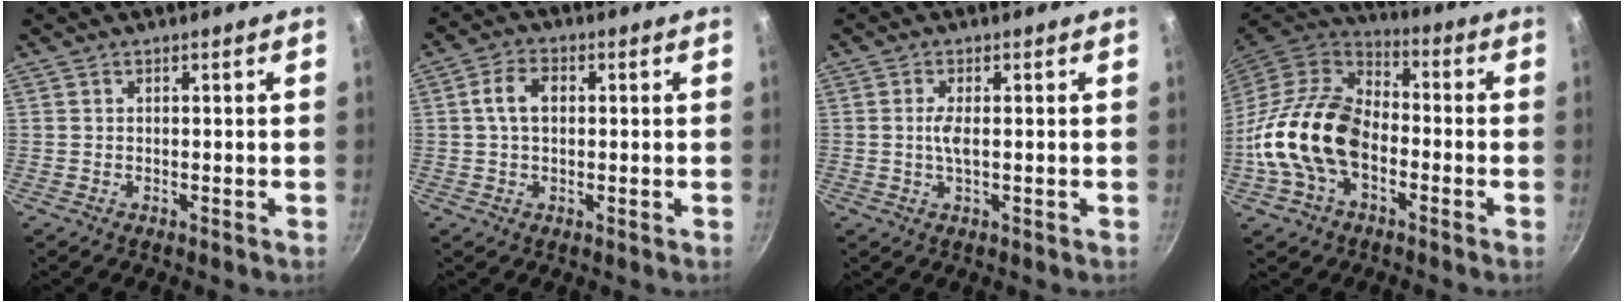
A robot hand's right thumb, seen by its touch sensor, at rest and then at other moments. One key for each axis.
{"total": 5.2, "fx": 0.6, "fy": 3.4, "fz": 3.9, "tx": -0.065, "ty": 0.011, "tz": 0.007}
{"total": 2.5, "fx": 0.0, "fy": 0.6, "fz": 2.5, "tx": -0.059, "ty": 0.000, "tz": 0.000}
{"total": 18.9, "fx": -4.2, "fy": 12.5, "fz": 13.5, "tx": -0.231, "ty": 0.036, "tz": -0.095}